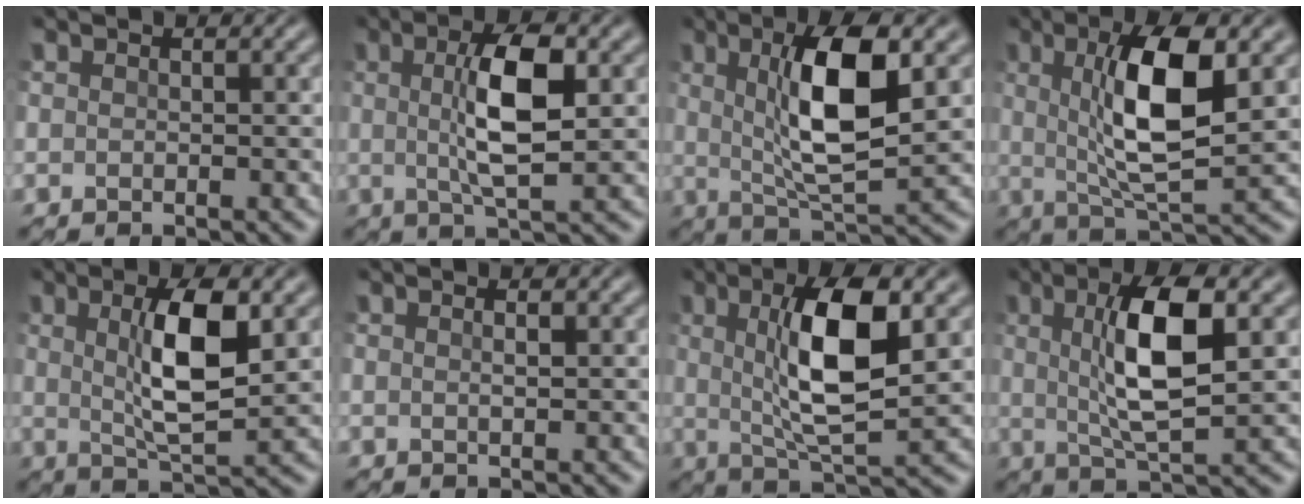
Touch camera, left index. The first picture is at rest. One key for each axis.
{"total": 5.8, "fx": 0.8, "fy": 1.3, "fz": 5.6, "tx": -0.110, "ty": 0.009, "tz": 0.014}
{"total": 7.9, "fx": 1.7, "fy": 2.0, "fz": 7.4, "tx": -0.133, "ty": 0.001, "tz": 0.029}
{"total": 7.8, "fx": 1.6, "fy": 1.9, "fz": 7.5, "tx": -0.136, "ty": 0.000, "tz": 0.026}
{"total": 6.1, "fx": 1.2, "fy": 1.4, "fz": 5.8, "tx": -0.108, "ty": 0.005, "tz": 0.024}
{"total": 0.7, "fx": 0.0, "fy": 0.0, "fz": 0.7, "tx": -0.016, "ty": 0.002, "tz": 0.003}
{"total": 7.8, "fx": 1.6, "fy": 1.9, "fz": 7.4, "tx": -0.134, "ty": 0.002, "tz": 0.027}
{"total": 7.1, "fx": 1.3, "fy": 1.7, "fz": 6.7, "tx": -0.125, "ty": 0.007, "tz": 0.022}